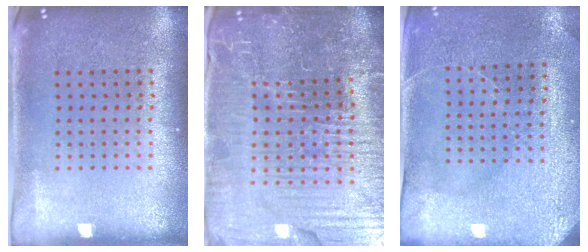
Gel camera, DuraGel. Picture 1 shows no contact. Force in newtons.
{"total": 7.0, "press": 6.3, "slide": 3.2}
{"total": 2.9, "press": 2.8, "slide": 0.7}